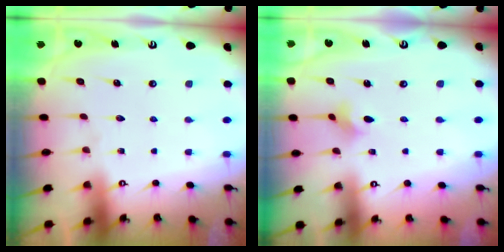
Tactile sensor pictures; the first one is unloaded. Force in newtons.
{"total": 2.2, "press": 2.1, "slide": 0.4}